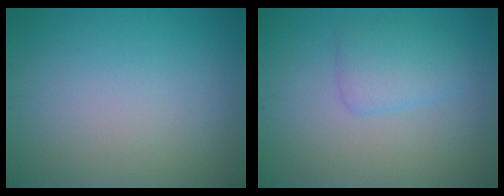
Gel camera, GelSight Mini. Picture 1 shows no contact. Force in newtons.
{"total": 2.5, "press": 2.5, "slide": 0.2}